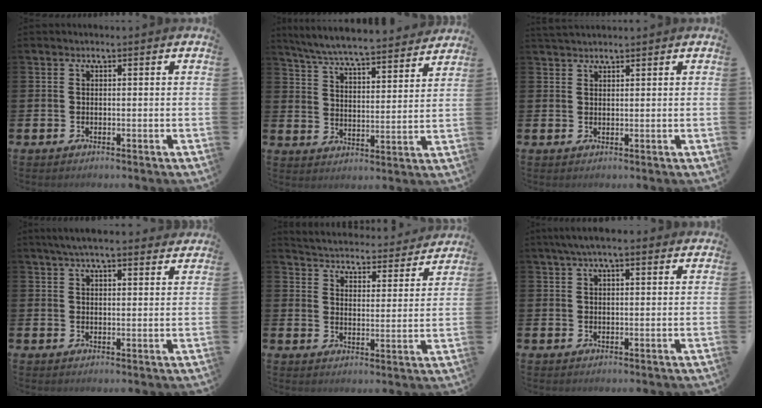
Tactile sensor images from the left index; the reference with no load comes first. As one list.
[{"total": 6.9, "force": [6.7, 0.2, 1.9], "torque": [-0.066, -0.050, 0.116]}, {"total": 1.8, "force": [1.7, 0.4, 0.2], "torque": [0.004, -0.005, 0.030]}, {"total": 4.8, "force": [4.3, 0.7, 1.9], "torque": [-0.044, -0.009, 0.078]}, {"total": 4.5, "force": [4.5, 0.5, 0.1], "torque": [-0.021, -0.044, 0.072]}, {"total": 4.1, "force": [3.2, 1.0, 2.5], "torque": [-0.051, -0.001, 0.057]}]